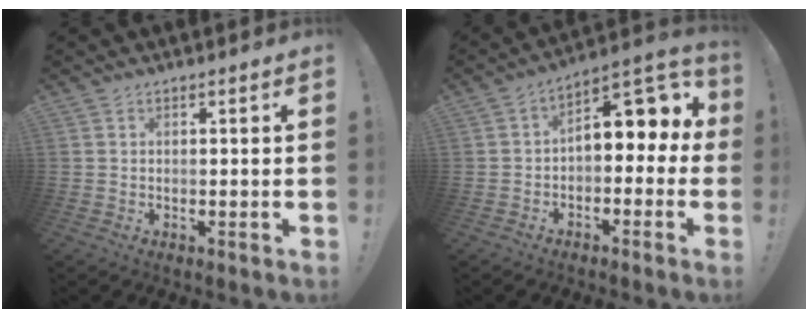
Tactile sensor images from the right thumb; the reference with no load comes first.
{"total": 9.8, "force": [1.6, 5.6, 7.9], "torque": [-0.098, -0.013, 0.028]}